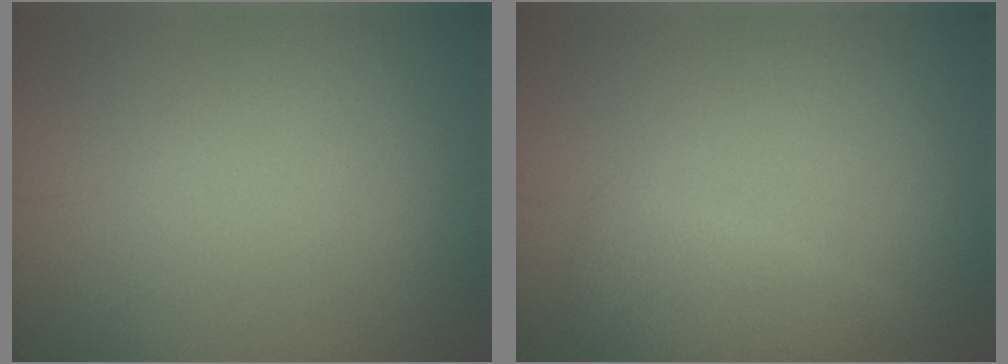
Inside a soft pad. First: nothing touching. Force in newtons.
{"total": 2.6, "press": 2.6, "slide": 0.1}